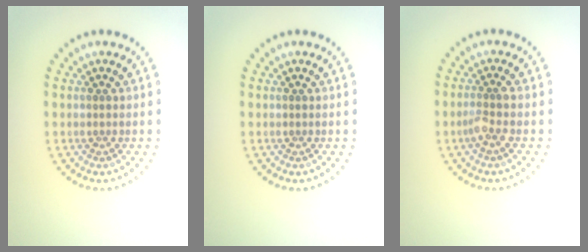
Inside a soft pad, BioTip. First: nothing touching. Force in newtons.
{"total": 0.0}
{"total": 1.7, "press": 1.4, "slide": 1.0}